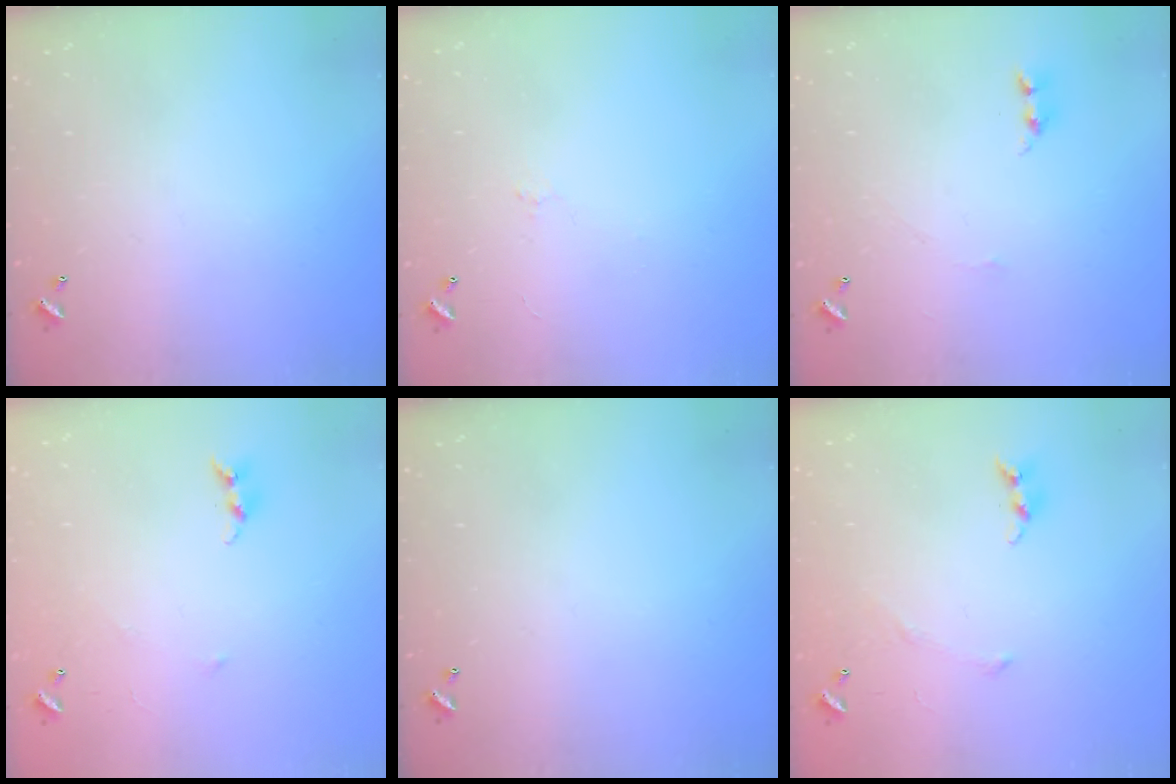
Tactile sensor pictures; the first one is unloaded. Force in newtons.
{"total": 0.5, "press": 0.1, "slide": 0.5}
{"total": 0.9, "press": 0.8, "slide": 0.4}
{"total": 6.1, "press": 6.1, "slide": 0.4}
{"total": 0.0}
{"total": 5.2, "press": 5.1, "slide": 0.6}